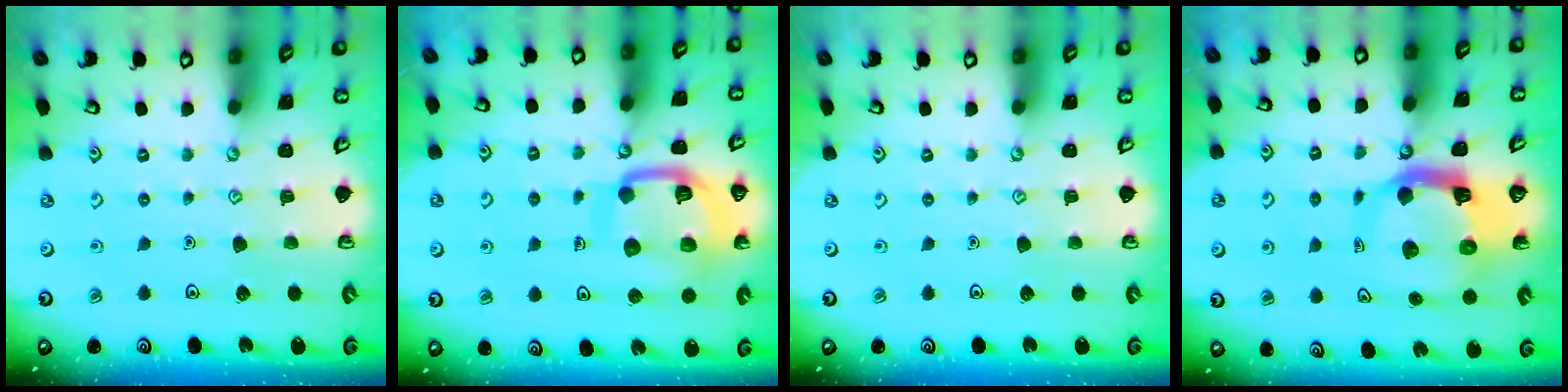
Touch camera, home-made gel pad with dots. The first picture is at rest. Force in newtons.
{"total": 14.6, "press": 14.5, "slide": 1.4}
{"total": 0.0}
{"total": 11.4, "press": 11.3, "slide": 1.5}